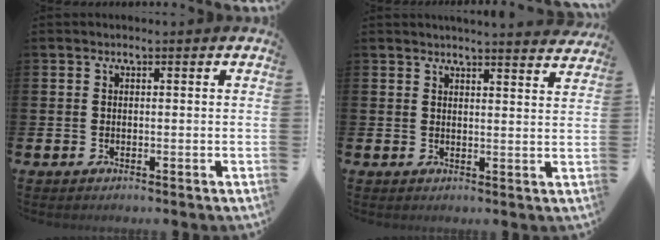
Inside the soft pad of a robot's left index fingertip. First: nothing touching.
{"total": 3.5, "force": [3.5, -0.4, 0.0], "torque": [0.000, -0.025, 0.061]}